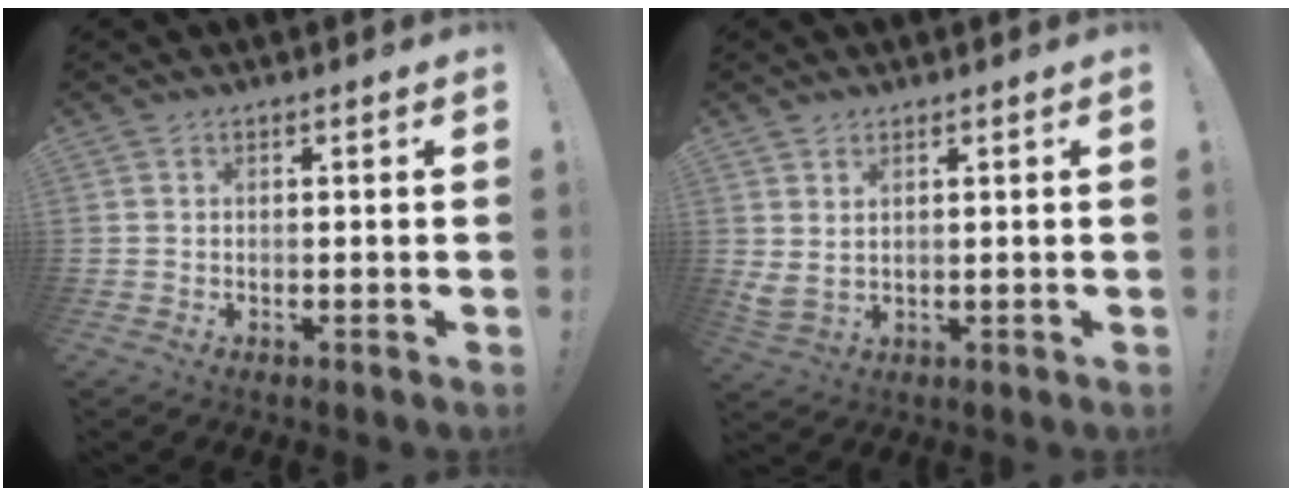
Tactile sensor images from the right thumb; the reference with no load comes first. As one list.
[{"total": 3.2, "force": [2.1, 1.2, 2.1], "torque": [-0.040, -0.010, 0.040]}]